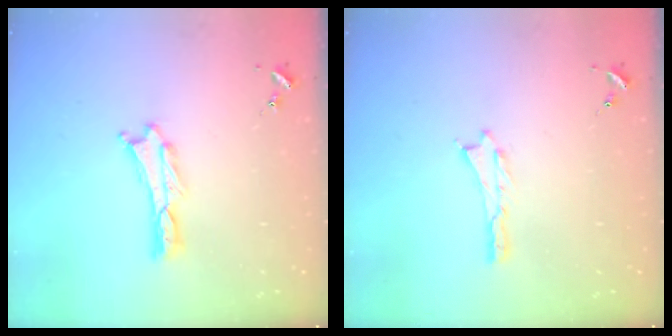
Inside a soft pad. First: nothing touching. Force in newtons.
{"total": 0.0}